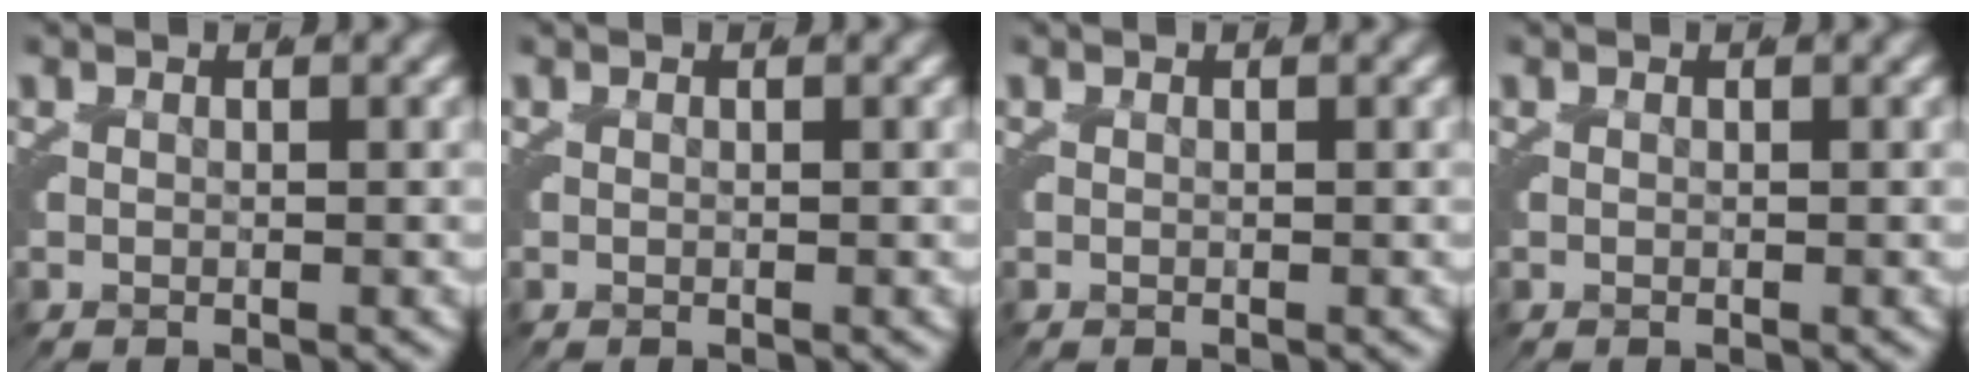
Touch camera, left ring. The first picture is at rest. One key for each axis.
{"total": 0.0}
{"total": 0.0}
{"total": 0.0}